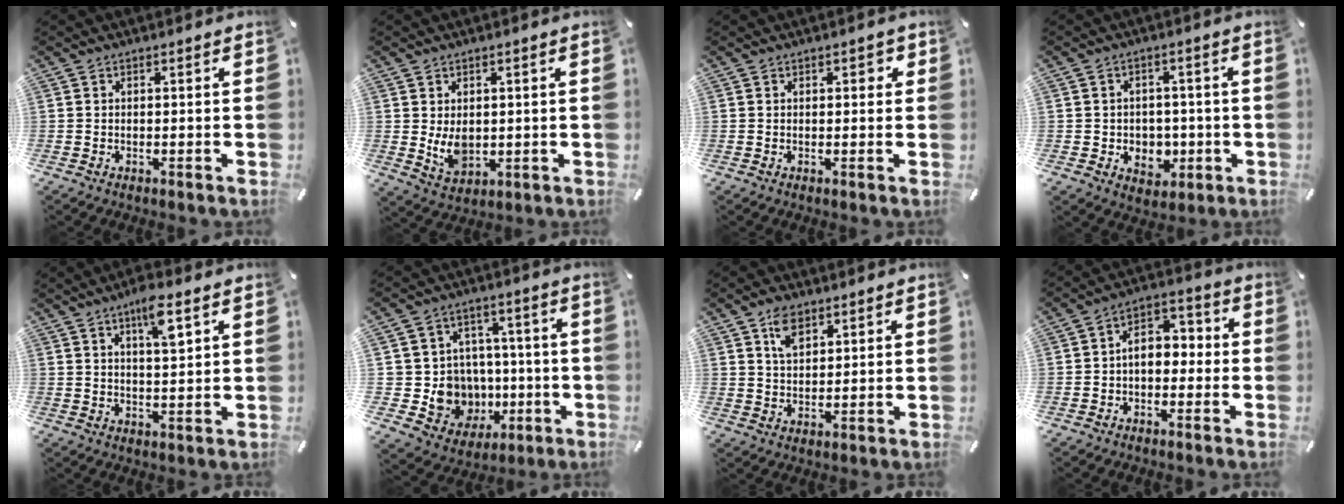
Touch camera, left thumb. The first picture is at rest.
{"total": 6.1, "force": [0.7, 4.5, 4.0], "torque": [-0.078, -0.009, 0.012]}
{"total": 1.5, "force": [0.6, 1.0, 0.9], "torque": [-0.012, 0.003, 0.007]}
{"total": 5.7, "force": [-0.6, 5.3, 2.1], "torque": [-0.022, 0.004, -0.010]}
{"total": 7.6, "force": [4.3, 1.9, 5.9], "torque": [-0.095, -0.015, 0.068]}
{"total": 13.2, "force": [-1.5, 12.7, 3.4], "torque": [-0.054, -0.001, 0.002]}
{"total": 6.2, "force": [3.6, 3.8, 3.3], "torque": [-0.060, -0.002, 0.065]}
{"total": 6.4, "force": [-1.2, 4.6, 4.2], "torque": [-0.069, 0.015, -0.023]}